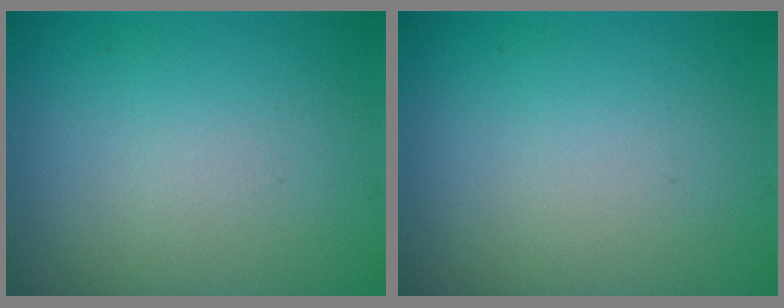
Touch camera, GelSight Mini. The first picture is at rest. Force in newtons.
{"total": 0.0}